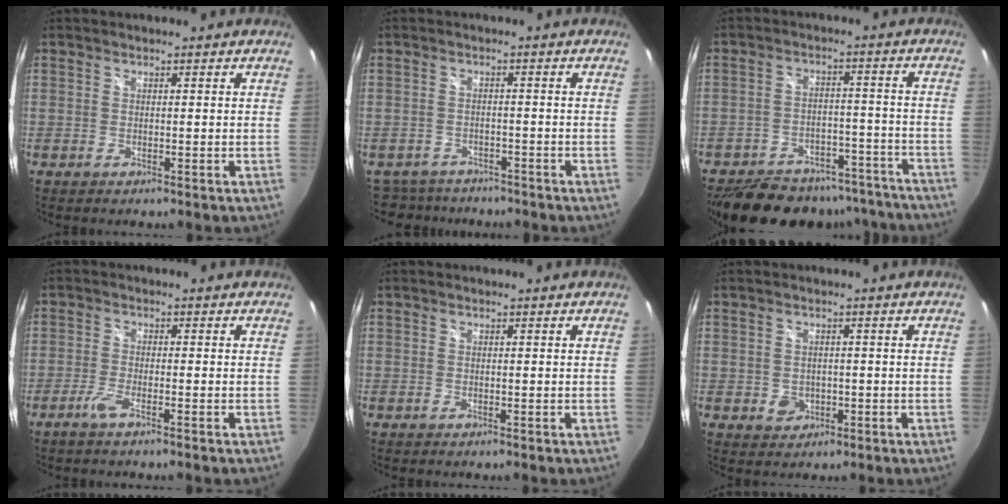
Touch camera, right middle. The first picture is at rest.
{"total": 10.4, "force": [-8.9, 4.5, 2.8], "torque": [-0.085, 0.000, -0.142]}
{"total": 23.8, "force": [-20.0, 9.4, 8.9], "torque": [-0.181, 0.022, -0.255]}
{"total": 2.9, "force": [-2.1, 0.0, 2.0], "torque": [-0.056, -0.005, -0.043]}
{"total": 0.0}
{"total": 3.0, "force": [-0.7, 2.8, 1.1], "torque": [-0.021, 0.000, -0.006]}